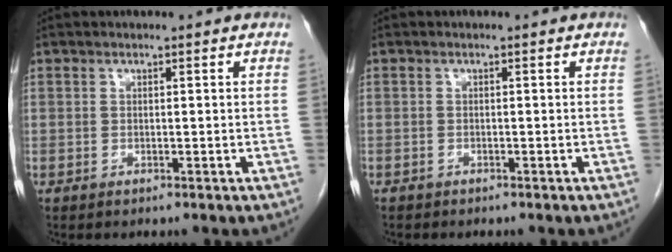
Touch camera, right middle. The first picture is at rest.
{"total": 1.0, "force": [-0.9, 0.5, 0.2], "torque": [-0.011, 0.000, -0.013]}